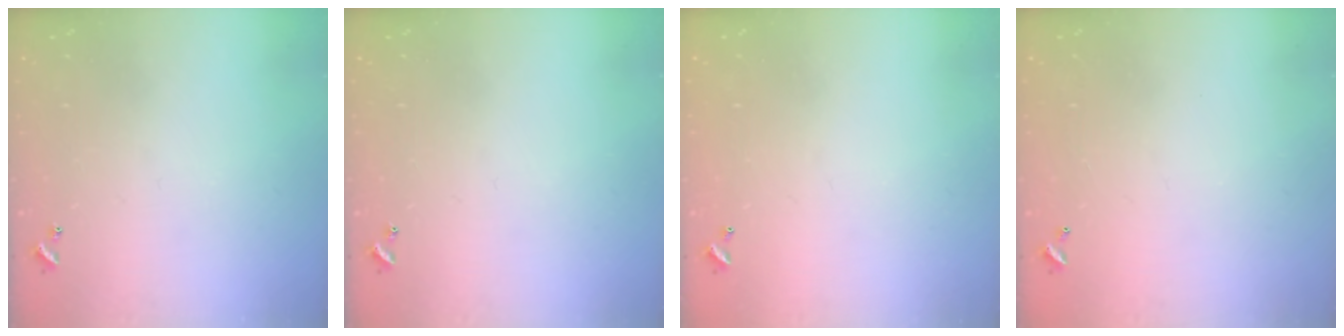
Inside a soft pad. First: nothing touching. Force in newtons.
{"total": 0.0}
{"total": 2.8, "press": 2.8, "slide": 0.1}
{"total": 2.8, "press": 2.8, "slide": 0.1}